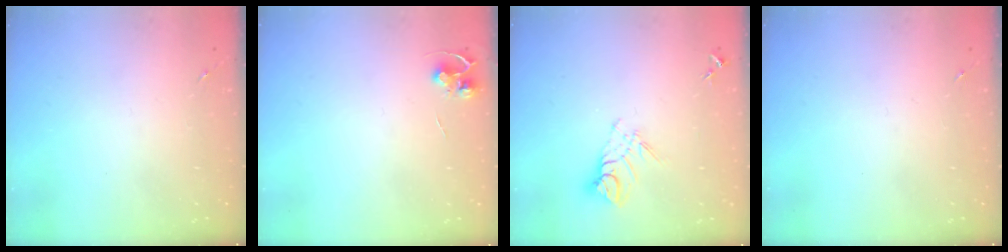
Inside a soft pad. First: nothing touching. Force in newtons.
{"total": 5.7, "press": 5.6, "slide": 0.4}
{"total": 8.8, "press": 8.7, "slide": 0.7}
{"total": 0.0}